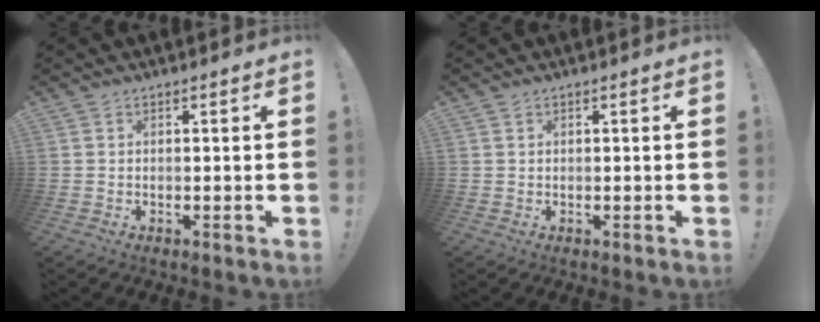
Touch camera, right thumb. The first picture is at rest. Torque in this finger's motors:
{"motor_torque": [0.08, 0.08, 0.05, 0.12, -0.07]}